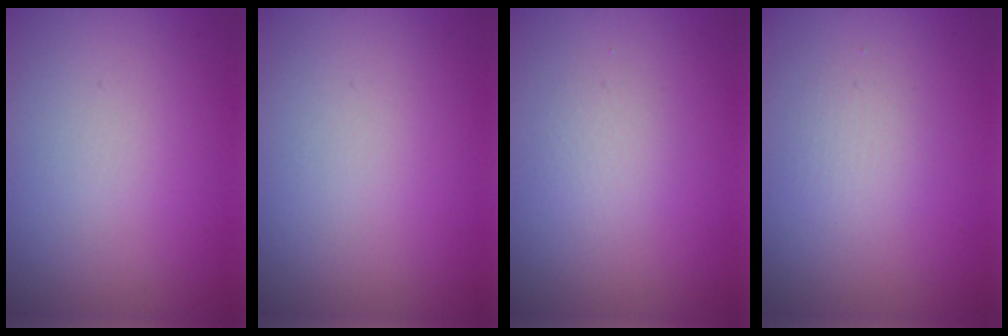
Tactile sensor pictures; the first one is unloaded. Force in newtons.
{"total": 0.0}
{"total": 1.3, "press": 1.3, "slide": 0.1}
{"total": 1.4, "press": 1.4, "slide": 0.1}